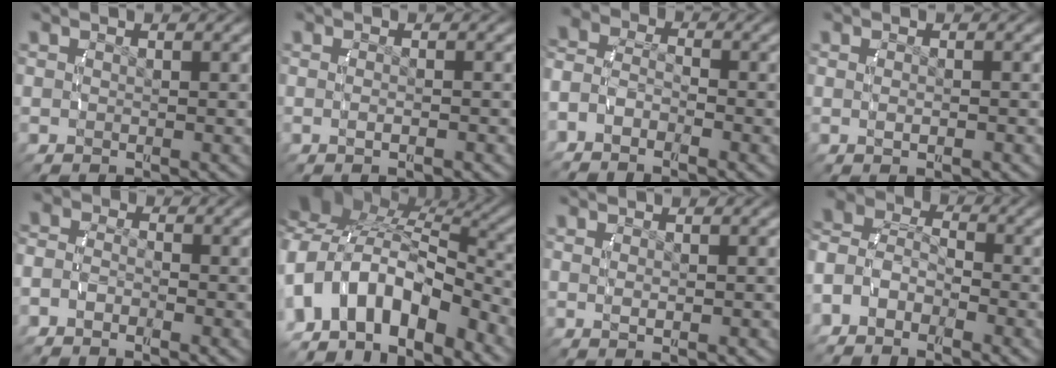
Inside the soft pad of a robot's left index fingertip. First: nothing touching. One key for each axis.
{"total": 1.3, "fx": -0.7, "fy": -0.3, "fz": 1.1, "tx": -0.022, "ty": -0.001, "tz": -0.009}
{"total": 4.1, "fx": -1.8, "fy": 3.2, "fz": 1.8, "tx": -0.048, "ty": -0.012, "tz": -0.035}
{"total": 1.0, "fx": -0.3, "fy": -0.2, "fz": 1.0, "tx": -0.020, "ty": -0.004, "tz": -0.001}
{"total": 2.5, "fx": -1.5, "fy": 1.9, "fz": 0.9, "tx": -0.029, "ty": -0.014, "tz": -0.026}
{"total": 14.0, "fx": -2.7, "fy": 10.5, "fz": 8.9, "tx": -0.180, "ty": -0.020, "tz": -0.043}
{"total": 1.0, "fx": 0.0, "fy": -0.4, "fz": 0.9, "tx": -0.019, "ty": -0.007, "tz": 0.009}
{"total": 5.9, "fx": -1.2, "fy": 5.0, "fz": 3.0, "tx": -0.072, "ty": -0.007, "tz": -0.032}